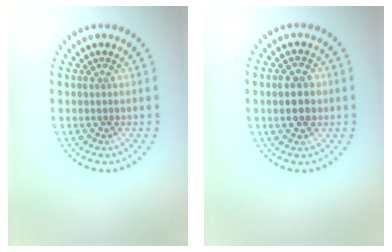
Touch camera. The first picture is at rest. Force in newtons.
{"total": 3.7, "press": 3.7, "slide": 0.1}